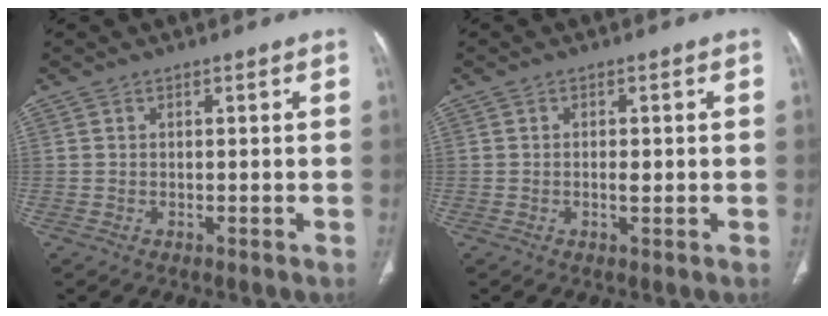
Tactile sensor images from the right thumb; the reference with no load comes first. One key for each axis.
{"total": 1.6, "fx": -0.2, "fy": 0.8, "fz": 1.4, "tx": -0.025, "ty": -0.001, "tz": -0.004}